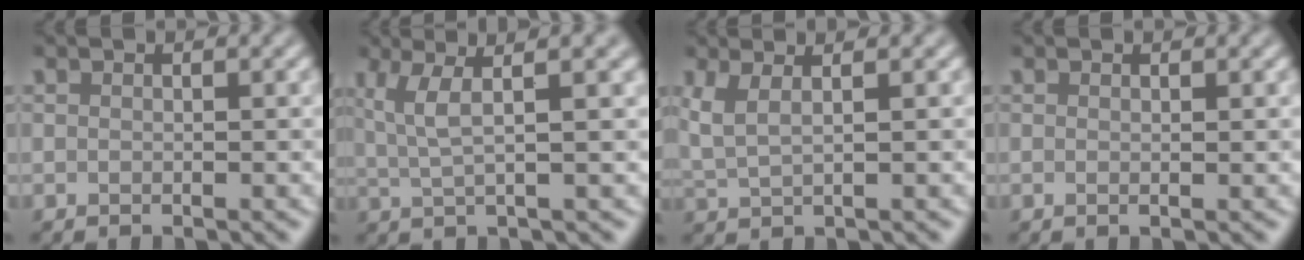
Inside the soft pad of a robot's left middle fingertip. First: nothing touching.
{"total": 5.9, "force": [2.5, 1.3, 5.1], "torque": [-0.085, 0.015, 0.043]}
{"total": 2.7, "force": [1.4, 0.8, 2.2], "torque": [-0.041, 0.001, 0.024]}
{"total": 0.5, "force": [0.1, 0.1, 0.5], "torque": [-0.006, -0.001, 0.001]}